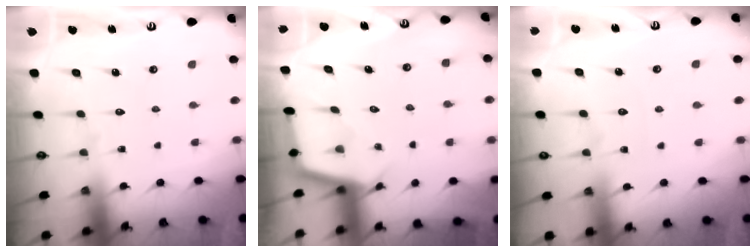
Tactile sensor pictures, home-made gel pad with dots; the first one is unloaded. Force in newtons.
{"total": 2.5, "press": 2.5, "slide": 0.1}
{"total": 2.5, "press": 2.5, "slide": 0.5}